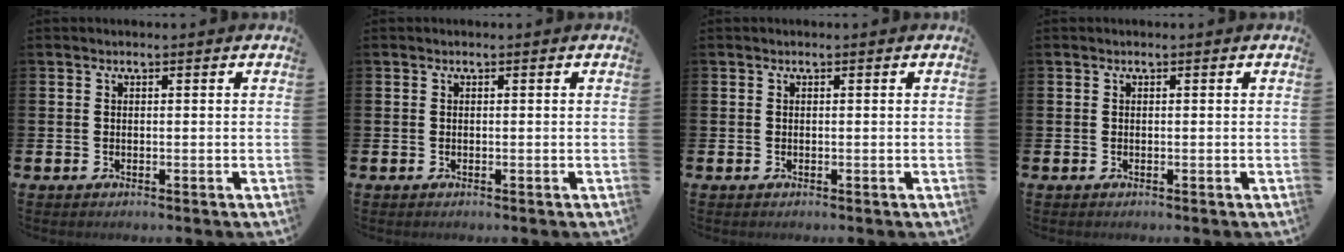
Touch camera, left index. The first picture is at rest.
{"total": 0.0}
{"total": 0.0}
{"total": 0.0}